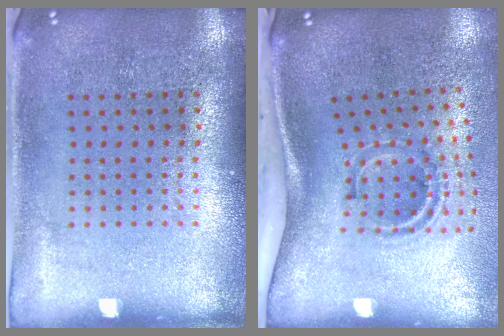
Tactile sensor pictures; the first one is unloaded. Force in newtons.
{"total": 2.1, "press": 1.2, "slide": 1.7}